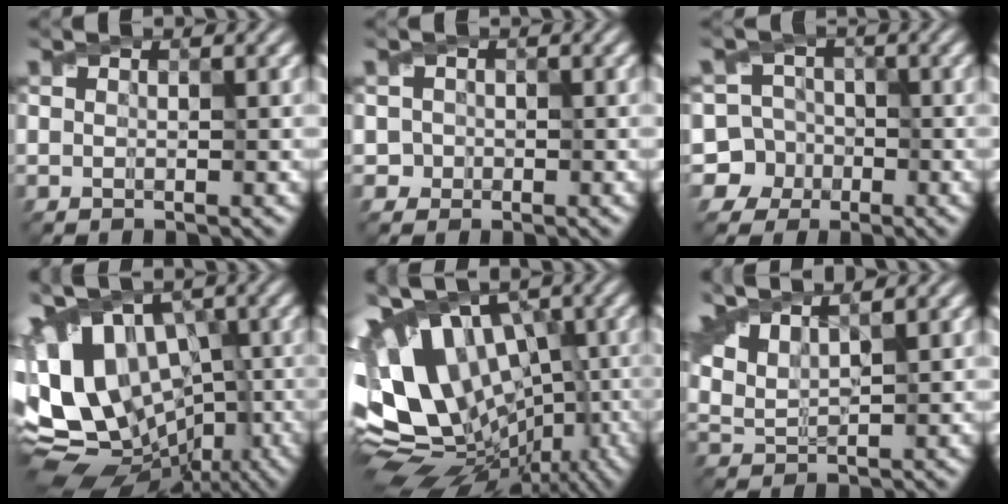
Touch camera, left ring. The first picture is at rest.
{"total": 1.5, "force": [-0.1, 1.5, 0.2], "torque": [0.012, 0.009, -0.002]}
{"total": 8.1, "force": [-2.6, 7.6, 1.0], "torque": [-0.032, 0.008, -0.069]}
{"total": 14.7, "force": [-0.8, 10.7, 10.1], "torque": [-0.181, 0.004, 0.016]}
{"total": 16.1, "force": [0.6, 11.0, 11.8], "torque": [-0.203, 0.011, 0.033]}
{"total": 4.4, "force": [3.5, 1.1, 2.4], "torque": [-0.070, 0.013, 0.078]}